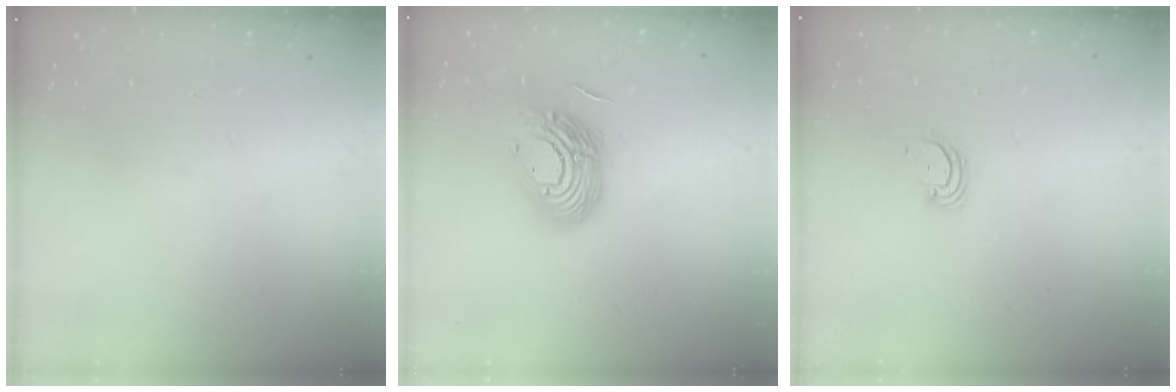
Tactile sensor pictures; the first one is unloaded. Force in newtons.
{"total": 17.3, "press": 17.2, "slide": 1.2}
{"total": 2.8, "press": 2.8, "slide": 0.2}